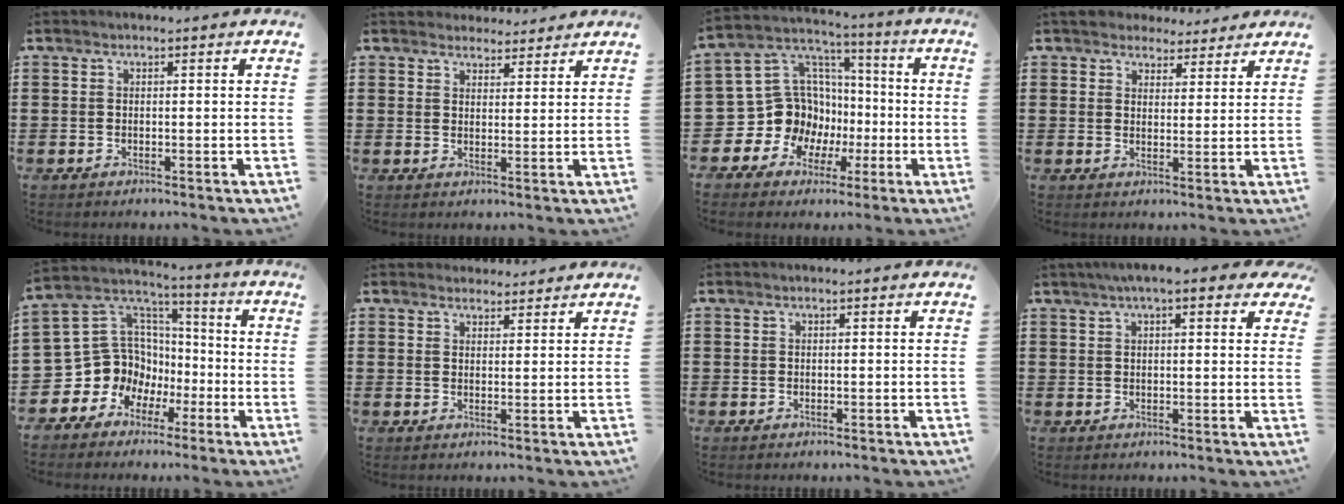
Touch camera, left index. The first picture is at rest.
{"total": 3.3, "force": [3.0, 1.2, -0.1], "torque": [-0.009, -0.003, 0.059]}
{"total": 12.7, "force": [-2.2, 11.9, 3.7], "torque": [-0.126, -0.015, -0.025]}
{"total": 4.3, "force": [3.9, 1.8, 0.6], "torque": [-0.028, -0.003, 0.074]}
{"total": 10.3, "force": [-2.2, 9.9, 1.4], "torque": [-0.085, -0.022, -0.030]}
{"total": 2.5, "force": [2.3, 0.9, 0.0], "torque": [-0.005, 0.001, 0.046]}
{"total": 0.0}
{"total": 4.7, "force": [3.1, 0.9, 3.4], "torque": [-0.074, 0.006, 0.054]}